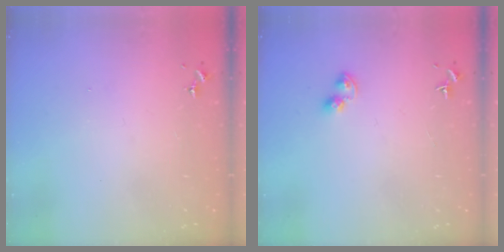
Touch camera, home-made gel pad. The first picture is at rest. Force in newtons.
{"total": 4.5, "press": 4.5, "slide": 0.5}